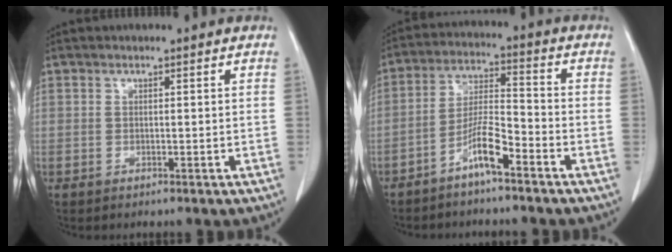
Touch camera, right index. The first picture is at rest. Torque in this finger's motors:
{"motor_torque": [0.54, -0.39, 0.18, 0.05]}